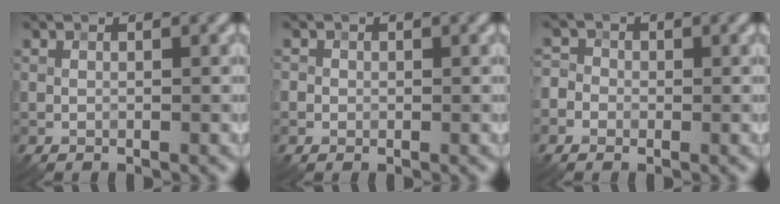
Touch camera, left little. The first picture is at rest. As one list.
[{"total": 0.8, "force": [0.1, 0.8, 0.1], "torque": [0.004, -0.004, -0.002]}, {"total": 2.3, "force": [-0.5, 2.1, 0.7], "torque": [0.000, 0.013, -0.026]}]